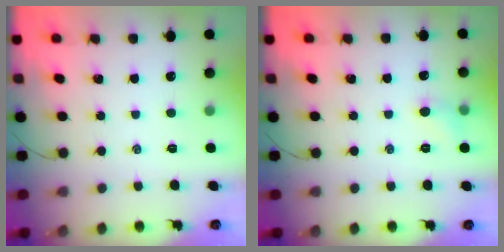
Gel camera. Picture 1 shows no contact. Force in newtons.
{"total": 4.9, "press": 4.6, "slide": 1.6}